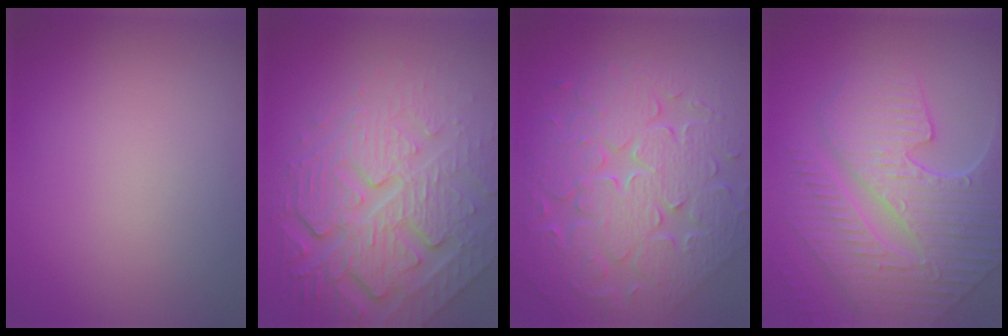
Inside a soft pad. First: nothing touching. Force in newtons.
{"total": 8.0, "press": 5.7, "slide": 5.7}
{"total": 9.5, "press": 6.7, "slide": 6.6}
{"total": 9.3, "press": 6.3, "slide": 6.8}